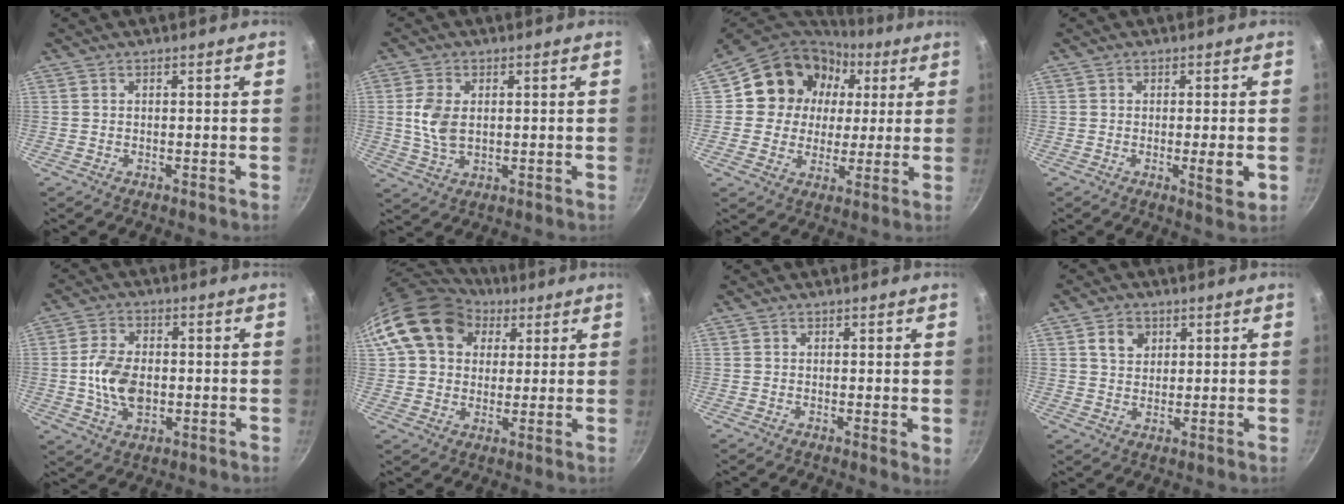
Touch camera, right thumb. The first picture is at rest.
{"total": 6.5, "force": [0.7, 4.1, 5.0], "torque": [-0.103, -0.003, 0.017]}
{"total": 16.1, "force": [4.0, 14.3, 6.2], "torque": [-0.088, 0.014, 0.055]}
{"total": 4.3, "force": [-0.8, 0.9, 4.1], "torque": [-0.059, -0.004, -0.011]}
{"total": 9.3, "force": [-0.7, 6.0, 7.1], "torque": [-0.123, 0.005, -0.015]}
{"total": 15.1, "force": [6.0, 11.8, 7.3], "torque": [-0.109, 0.007, 0.096]}
{"total": 1.5, "force": [0.1, 0.6, 1.4], "torque": [-0.016, -0.005, -0.001]}
{"total": 4.7, "force": [1.8, 3.7, 2.2], "torque": [-0.017, 0.000, 0.032]}